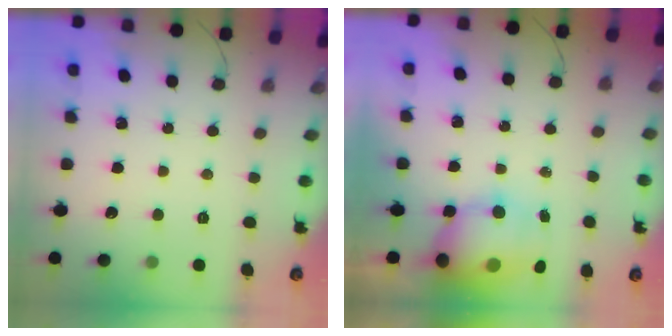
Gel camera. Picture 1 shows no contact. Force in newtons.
{"total": 11.5, "press": 11.1, "slide": 2.8}